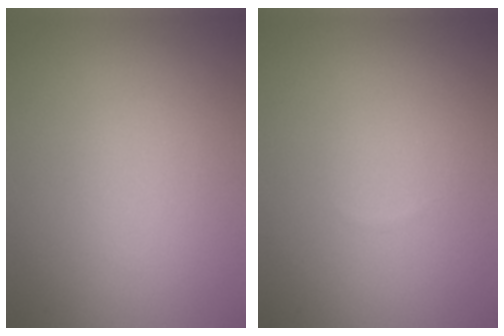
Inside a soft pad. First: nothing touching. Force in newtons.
{"total": 0.0}